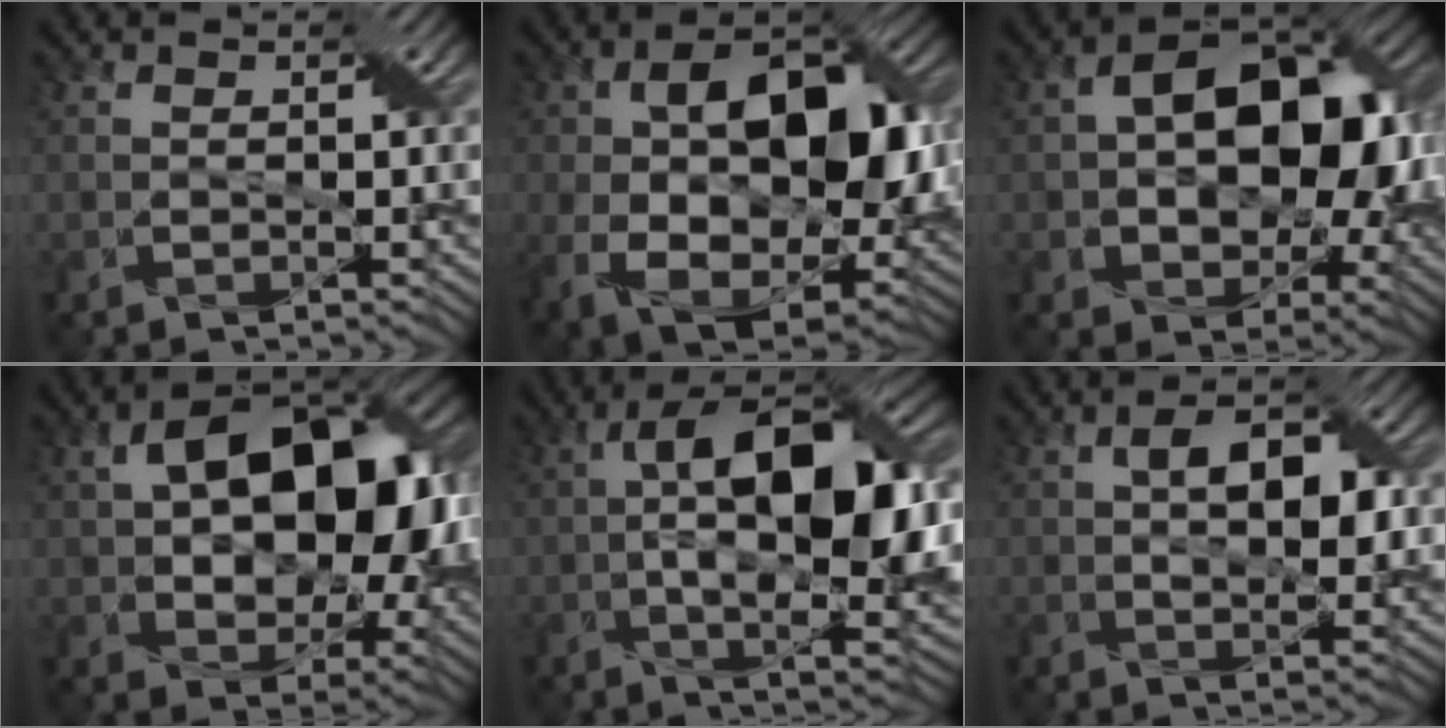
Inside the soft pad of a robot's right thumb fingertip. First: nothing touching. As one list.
[{"total": 17.0, "force": [0.1, 10.5, 13.3], "torque": [-0.222, -0.016, -0.003]}, {"total": 15.7, "force": [1.2, 10.1, 11.9], "torque": [-0.167, 0.004, 0.020]}, {"total": 17.0, "force": [2.8, 10.6, 12.9], "torque": [-0.196, 0.004, 0.050]}, {"total": 16.2, "force": [0.2, 6.9, 14.6], "torque": [-0.228, 0.013, -0.002]}, {"total": 6.7, "force": [0.8, 3.2, 5.8], "torque": [-0.090, 0.006, 0.008]}]